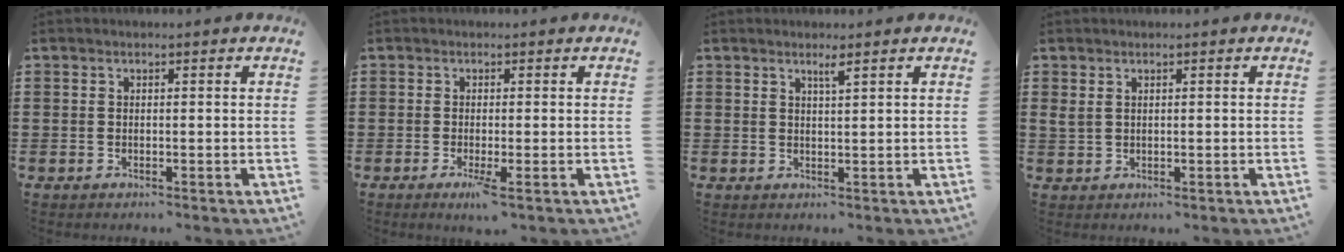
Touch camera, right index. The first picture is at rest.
{"total": 2.3, "force": [-1.0, 0.1, 2.0], "torque": [-0.043, -0.012, -0.018]}
{"total": 1.5, "force": [1.1, -0.1, 1.1], "torque": [-0.021, -0.002, 0.019]}
{"total": 1.3, "force": [0.5, 0.6, 1.0], "torque": [-0.023, 0.003, 0.009]}